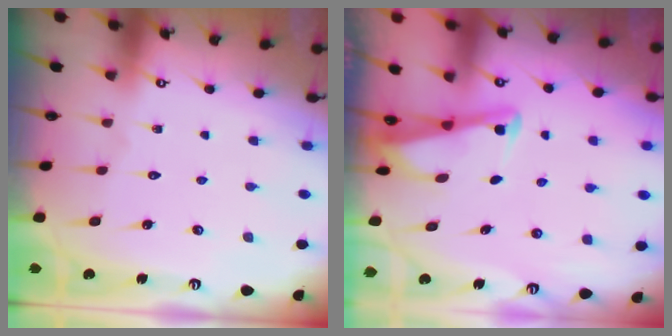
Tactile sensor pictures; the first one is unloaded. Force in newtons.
{"total": 2.8, "press": 2.8, "slide": 0.3}